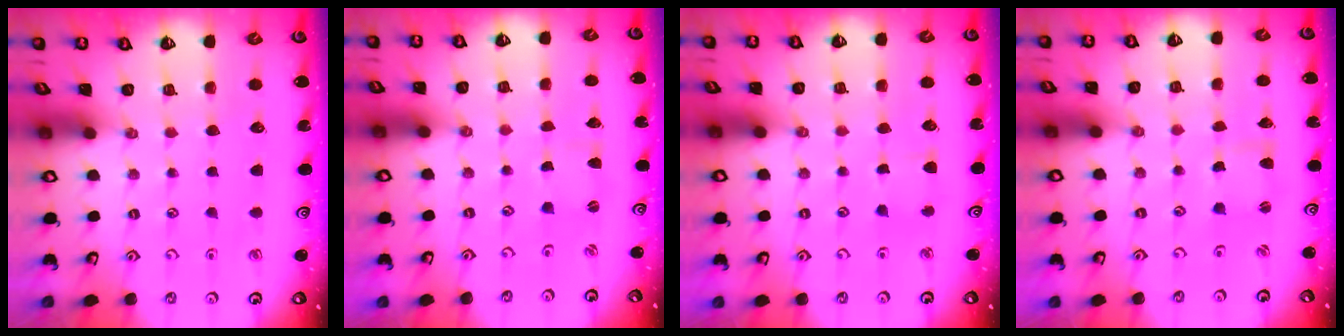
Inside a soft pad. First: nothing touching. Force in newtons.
{"total": 0.7, "press": 0.7, "slide": 0.2}
{"total": 2.8, "press": 2.8, "slide": 0.5}
{"total": 2.2, "press": 2.2, "slide": 0.3}